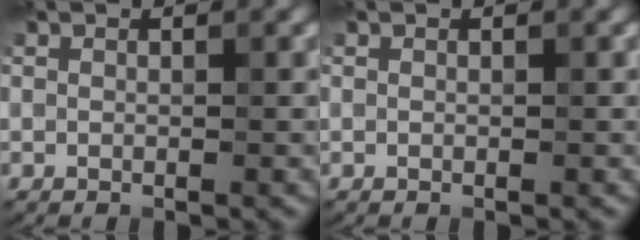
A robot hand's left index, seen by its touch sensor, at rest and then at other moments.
{"total": 0.0}